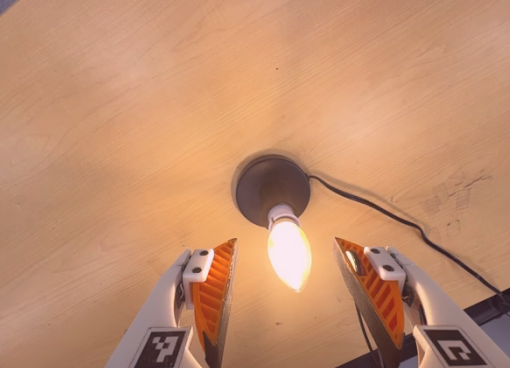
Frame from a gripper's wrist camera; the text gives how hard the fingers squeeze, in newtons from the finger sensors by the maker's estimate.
{"total": 0.0}